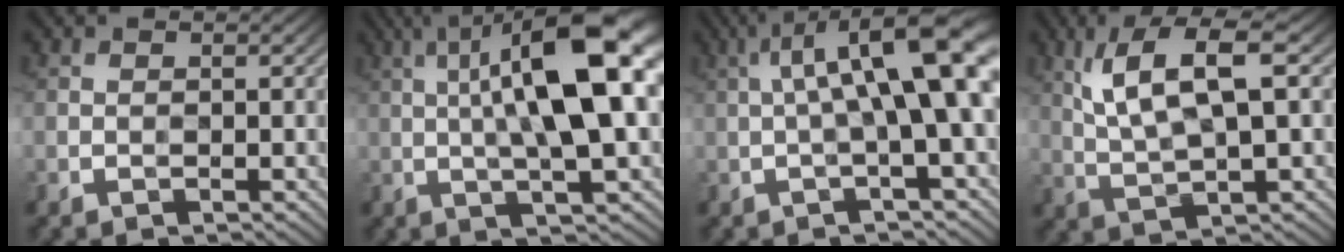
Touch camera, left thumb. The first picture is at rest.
{"total": 15.7, "force": [2.9, 4.5, 14.8], "torque": [-0.237, 0.036, 0.047]}
{"total": 14.4, "force": [1.9, 4.0, 13.7], "torque": [-0.206, 0.034, 0.029]}
{"total": 9.2, "force": [3.4, 2.6, 8.1], "torque": [-0.159, 0.011, 0.066]}